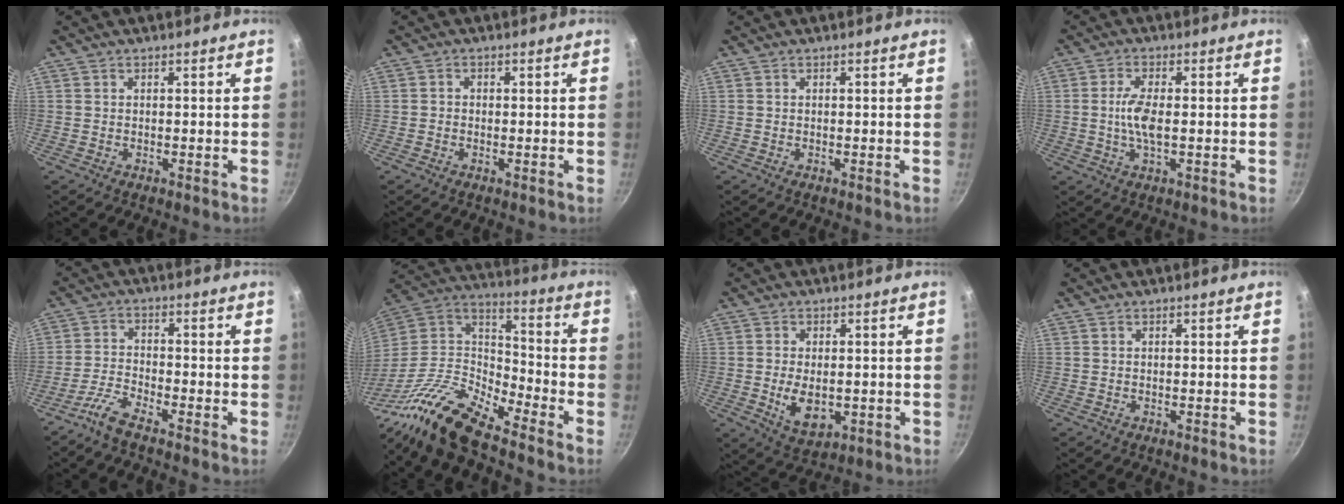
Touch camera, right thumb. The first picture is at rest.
{"total": 0.7, "force": [-0.3, 0.7, 0.2], "torque": [-0.004, 0.002, -0.007]}
{"total": 0.0}
{"total": 5.6, "force": [-0.2, 2.1, 5.2], "torque": [-0.115, 0.001, -0.007]}
{"total": 4.5, "force": [-3.8, 0.6, 2.3], "torque": [-0.064, 0.023, -0.086]}
{"total": 16.5, "force": [-13.0, 5.2, 8.7], "torque": [-0.134, 0.082, -0.276]}
{"total": 7.4, "force": [-0.9, 4.5, 5.7], "torque": [-0.089, -0.009, -0.003]}
{"total": 0.0}